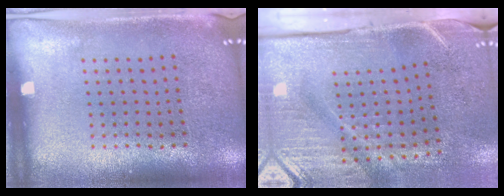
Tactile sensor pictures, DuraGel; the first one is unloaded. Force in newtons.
{"total": 5.0, "press": 4.1, "slide": 2.8}